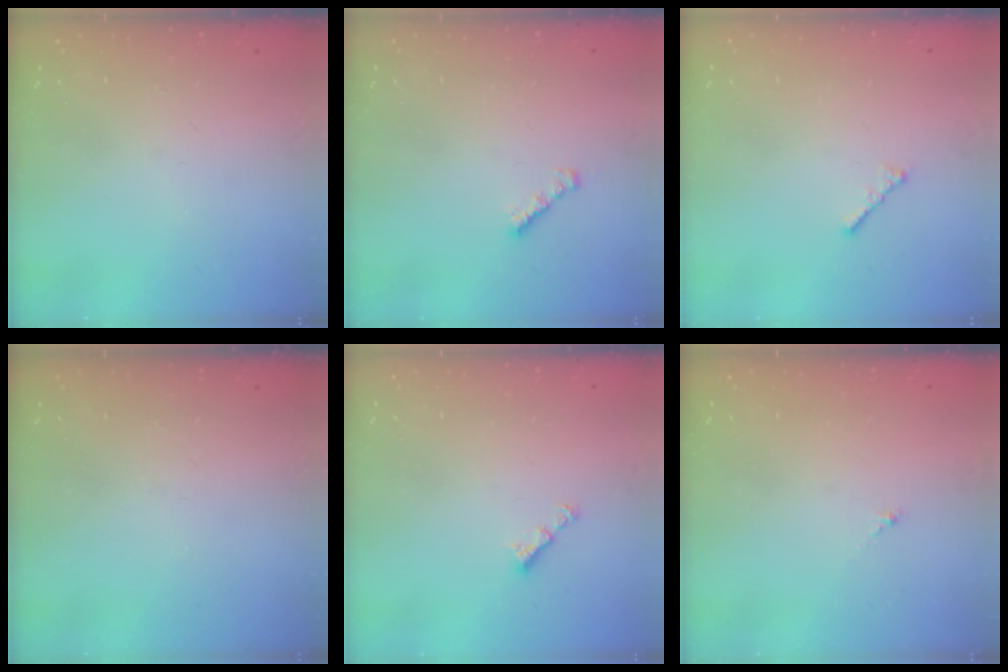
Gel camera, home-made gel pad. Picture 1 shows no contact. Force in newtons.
{"total": 1.6, "press": 1.5, "slide": 0.4}
{"total": 1.7, "press": 1.6, "slide": 0.5}
{"total": 0.0}
{"total": 2.8, "press": 2.7, "slide": 0.5}
{"total": 0.0}